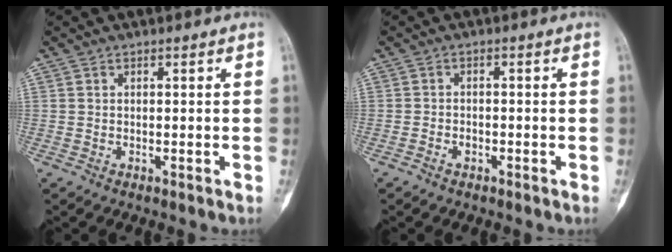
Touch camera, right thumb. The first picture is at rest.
{"total": 1.4, "force": [-0.9, 0.9, 0.6], "torque": [-0.010, 0.009, -0.017]}